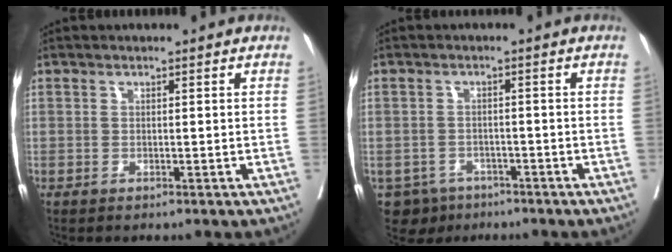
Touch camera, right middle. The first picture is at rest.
{"total": 5.0, "force": [-3.5, 3.5, 0.7], "torque": [-0.010, 0.002, -0.051]}